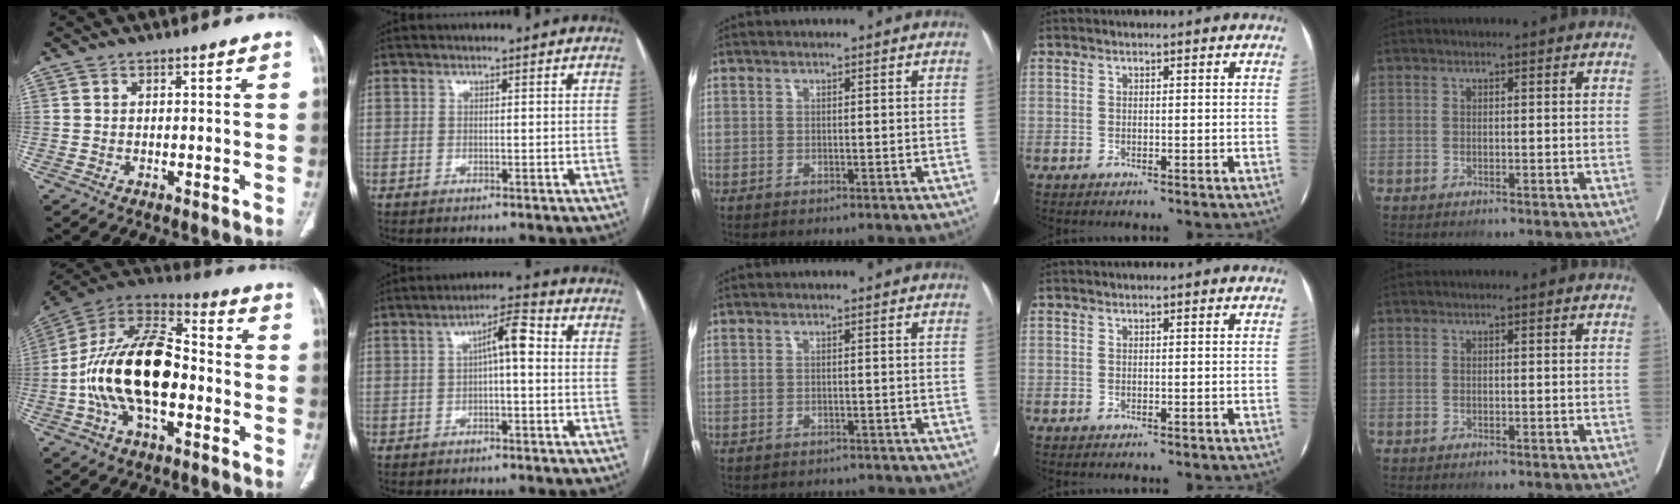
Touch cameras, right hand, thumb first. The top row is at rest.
{"thumb": {"total": 21.0, "force": [-3.6, 11.3, 17.4], "torque": [-0.307, 0.043, -0.068]}, "index": {"total": 5.5, "force": [0.5, 1.2, 5.4], "torque": [-0.089, 0.025, 0.005]}, "middle": {"total": 8.9, "force": [-8.2, 2.7, 2.3], "torque": [-0.036, -0.002, -0.098]}}